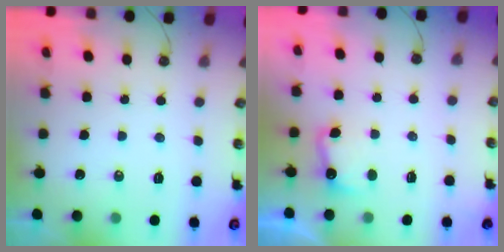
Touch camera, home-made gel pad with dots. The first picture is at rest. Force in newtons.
{"total": 3.7, "press": 3.6, "slide": 0.9}